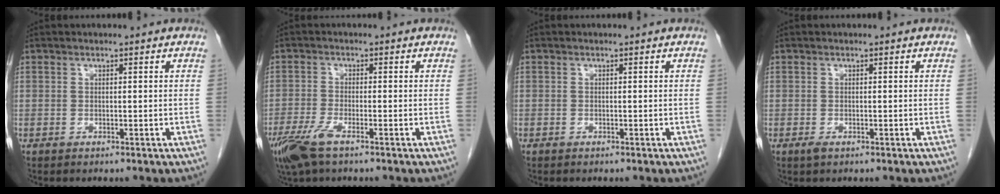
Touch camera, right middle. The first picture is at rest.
{"total": 5.4, "force": [-3.5, 1.0, 4.1], "torque": [-0.089, -0.015, -0.066]}
{"total": 0.0}
{"total": 0.8, "force": [-0.4, 0.3, 0.6], "torque": [-0.012, -0.002, -0.004]}